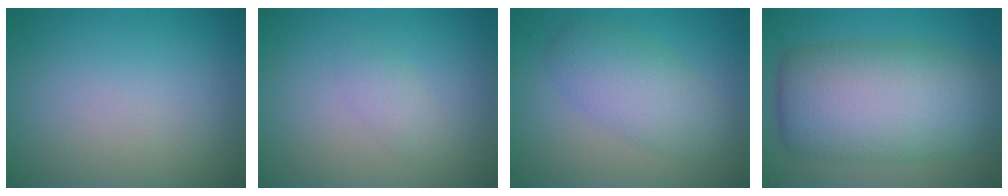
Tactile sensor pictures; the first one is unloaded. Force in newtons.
{"total": 1.2, "press": 1.2, "slide": 0.1}
{"total": 4.0, "press": 4.0, "slide": 0.2}
{"total": 11.0, "press": 11.0, "slide": 0.2}